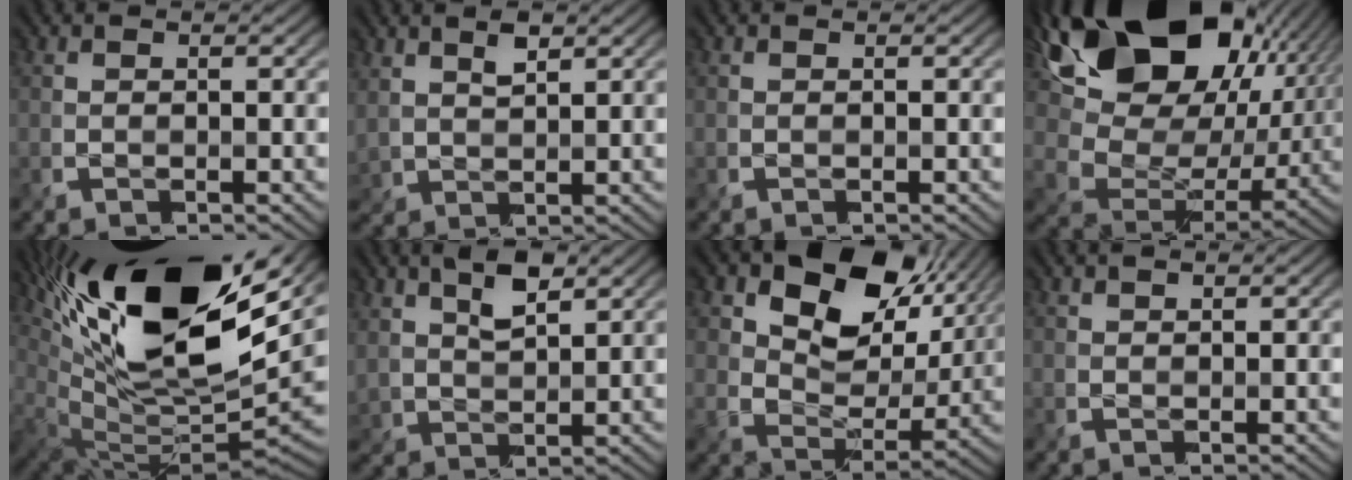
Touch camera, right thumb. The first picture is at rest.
{"total": 3.7, "force": [2.1, 1.8, 2.5], "torque": [-0.060, 0.003, 0.046]}
{"total": 0.0}
{"total": 19.5, "force": [8.5, 12.7, 12.2], "torque": [-0.238, 0.015, 0.163]}
{"total": 20.3, "force": [9.5, 8.6, 15.8], "torque": [-0.291, 0.023, 0.165]}
{"total": 6.0, "force": [3.0, 3.0, 4.2], "torque": [-0.094, 0.003, 0.060]}
{"total": 13.9, "force": [6.6, 8.9, 8.3], "torque": [-0.132, 0.000, 0.100]}
{"total": 0.9, "force": [0.7, 0.3, 0.4], "torque": [-0.010, 0.004, 0.017]}